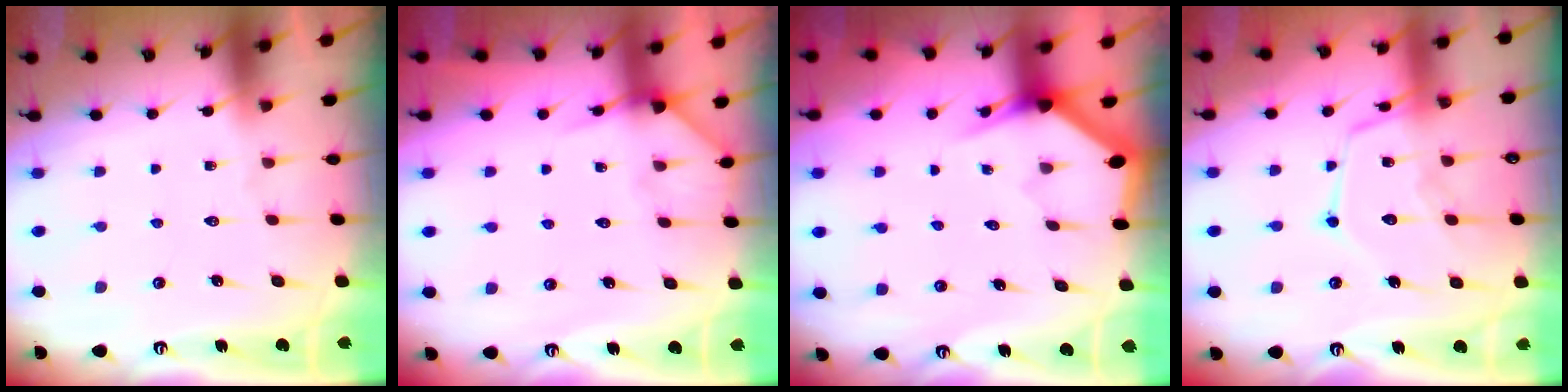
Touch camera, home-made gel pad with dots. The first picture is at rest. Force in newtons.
{"total": 5.1, "press": 5.0, "slide": 0.6}
{"total": 3.0, "press": 3.0, "slide": 0.1}
{"total": 15.8, "press": 15.7, "slide": 1.4}